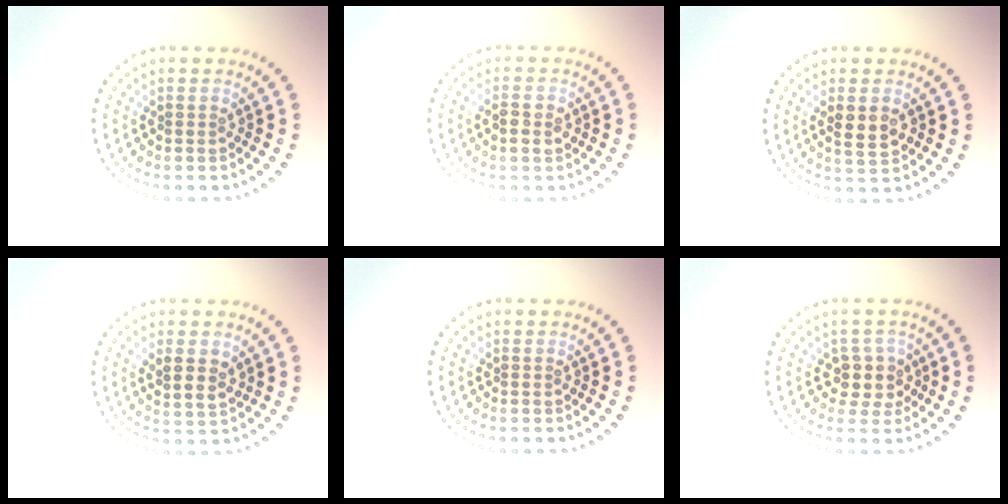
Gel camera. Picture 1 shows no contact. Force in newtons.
{"total": 1.7, "press": 1.7, "slide": 0.0}
{"total": 2.5, "press": 2.5, "slide": 0.3}
{"total": 2.4, "press": 2.3, "slide": 0.8}
{"total": 0.0}
{"total": 2.7, "press": 2.3, "slide": 1.5}